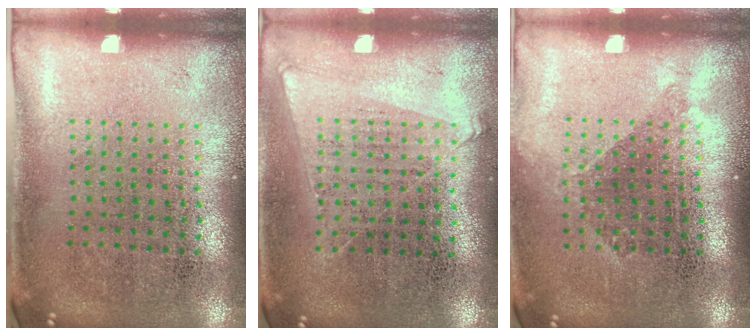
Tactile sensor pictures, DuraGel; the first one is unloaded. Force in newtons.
{"total": 1.0, "press": 0.9, "slide": 0.5}
{"total": 1.1, "press": 0.8, "slide": 0.7}